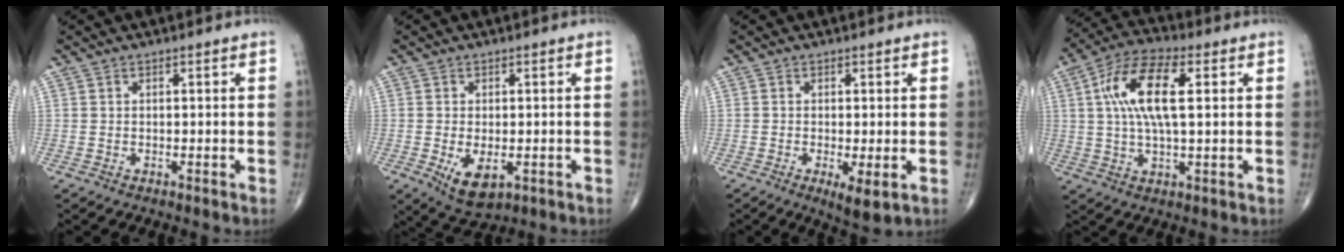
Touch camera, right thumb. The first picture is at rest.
{"total": 6.4, "force": [-1.7, 3.4, 5.1], "torque": [-0.083, -0.012, -0.018]}
{"total": 4.5, "force": [-1.2, 1.4, 4.1], "torque": [-0.072, -0.015, -0.019]}
{"total": 13.7, "force": [2.9, 5.5, 12.2], "torque": [-0.236, 0.017, 0.050]}